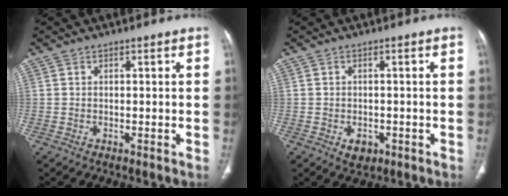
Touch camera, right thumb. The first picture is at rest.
{"total": 3.0, "force": [-1.2, 2.1, 1.7], "torque": [-0.015, 0.001, -0.010]}